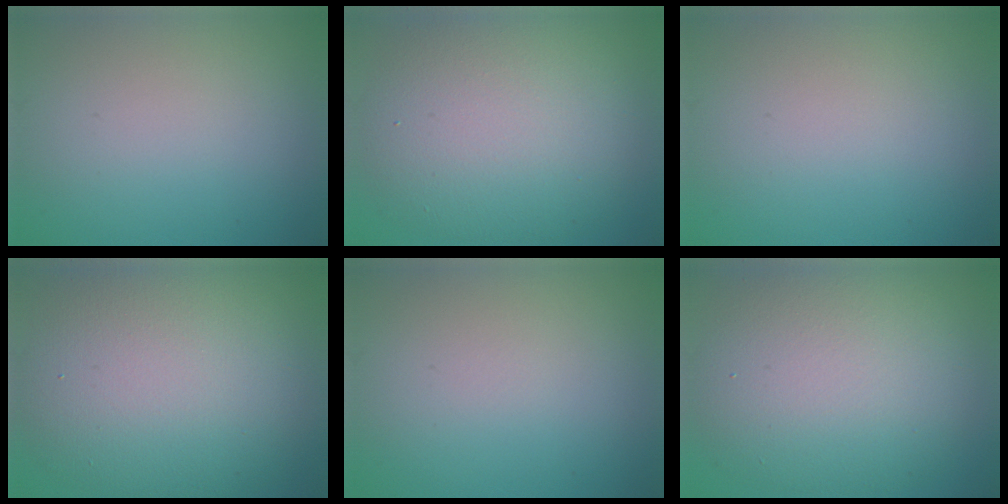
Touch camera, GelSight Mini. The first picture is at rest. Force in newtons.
{"total": 10.2, "press": 10.2, "slide": 0.5}
{"total": 0.0}
{"total": 12.5, "press": 12.4, "slide": 1.2}
{"total": 0.0}
{"total": 10.3, "press": 10.3, "slide": 0.5}